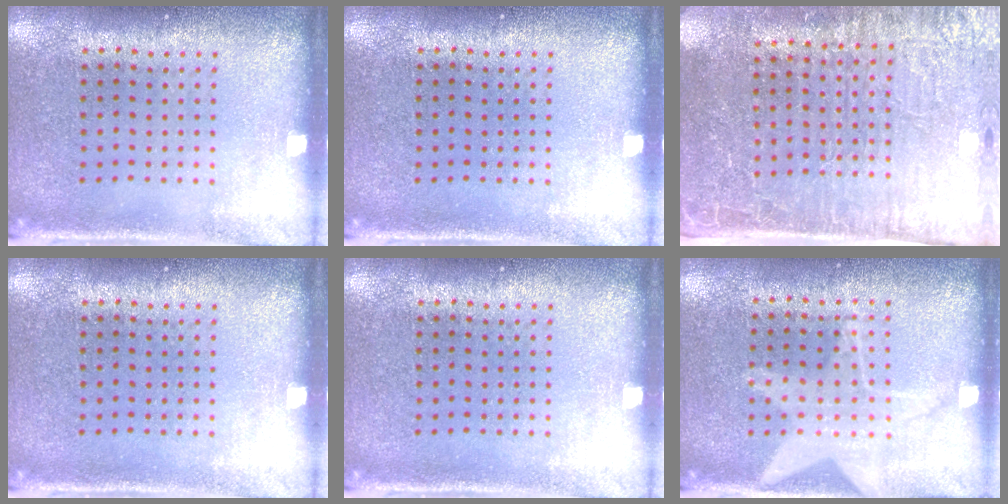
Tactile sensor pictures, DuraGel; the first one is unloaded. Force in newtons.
{"total": 0.0}
{"total": 4.4, "press": 4.0, "slide": 1.9}
{"total": 0.0}
{"total": 0.0}
{"total": 1.1, "press": 1.1, "slide": 0.3}